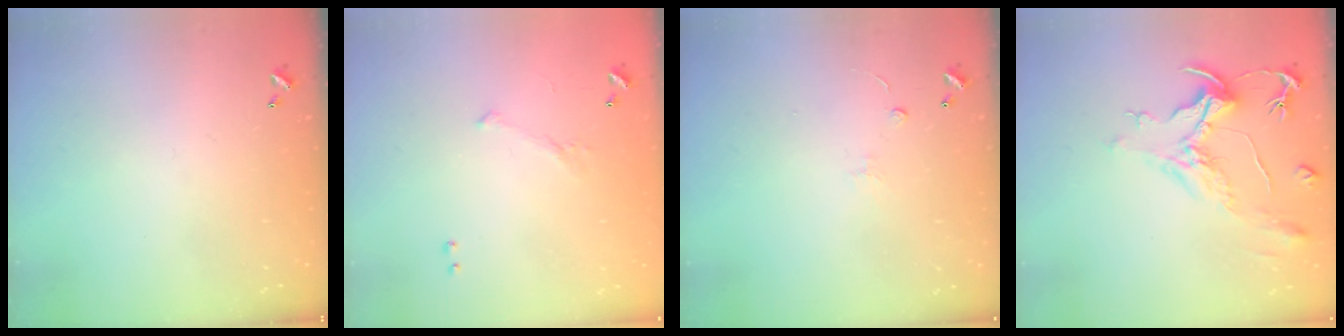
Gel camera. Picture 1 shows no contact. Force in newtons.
{"total": 5.8, "press": 5.8, "slide": 0.8}
{"total": 1.6, "press": 1.5, "slide": 0.4}
{"total": 2.2, "press": 1.7, "slide": 1.4}